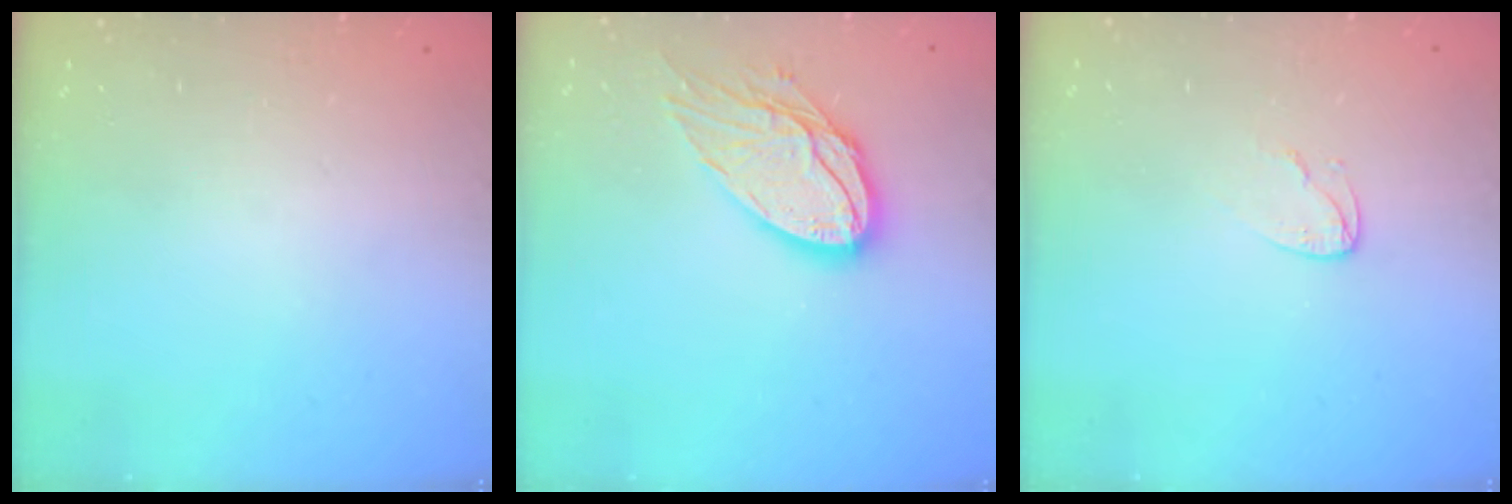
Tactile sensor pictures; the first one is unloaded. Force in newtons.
{"total": 14.2, "press": 14.1, "slide": 1.1}
{"total": 4.7, "press": 4.6, "slide": 0.4}